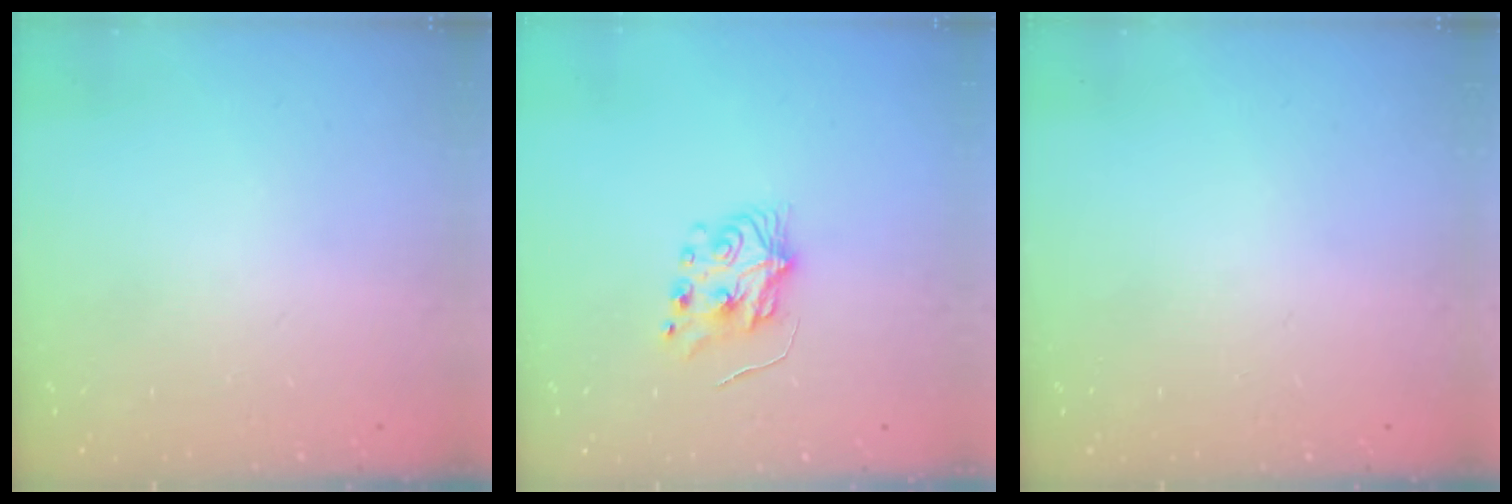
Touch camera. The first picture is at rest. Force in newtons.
{"total": 6.4, "press": 6.4, "slide": 0.5}
{"total": 0.0}